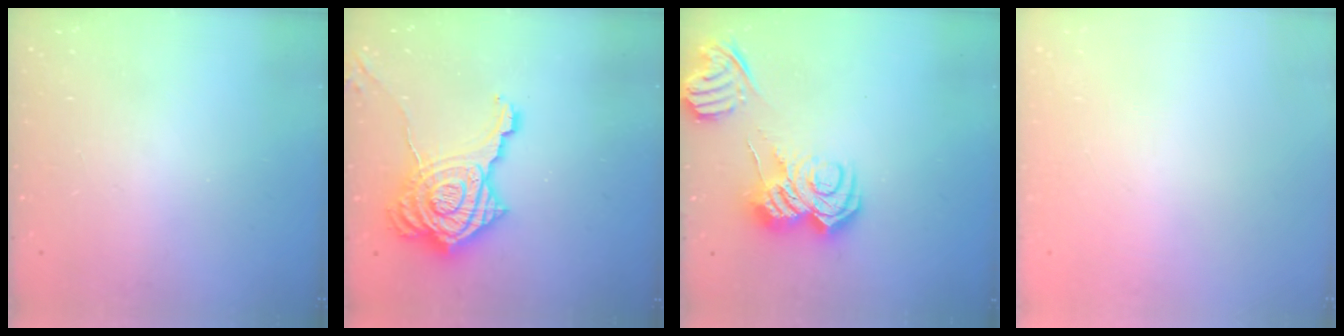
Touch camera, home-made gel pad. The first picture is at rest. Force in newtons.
{"total": 23.1, "press": 23.0, "slide": 2.2}
{"total": 13.6, "press": 13.6, "slide": 1.5}
{"total": 2.7, "press": 2.6, "slide": 0.8}